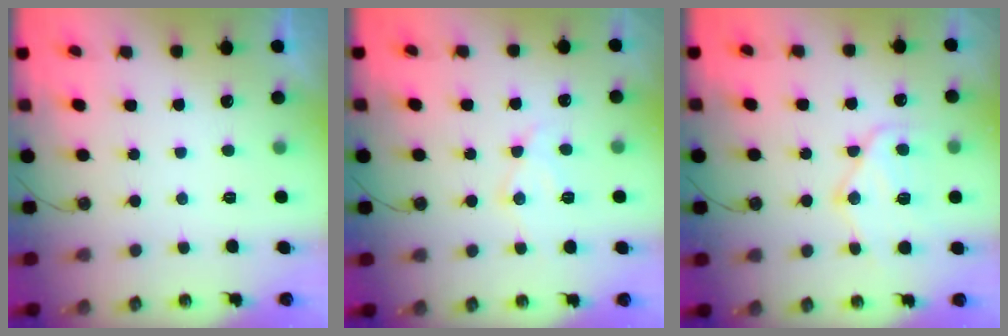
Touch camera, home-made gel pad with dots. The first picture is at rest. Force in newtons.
{"total": 11.0, "press": 10.9, "slide": 0.7}
{"total": 13.7, "press": 13.6, "slide": 1.1}